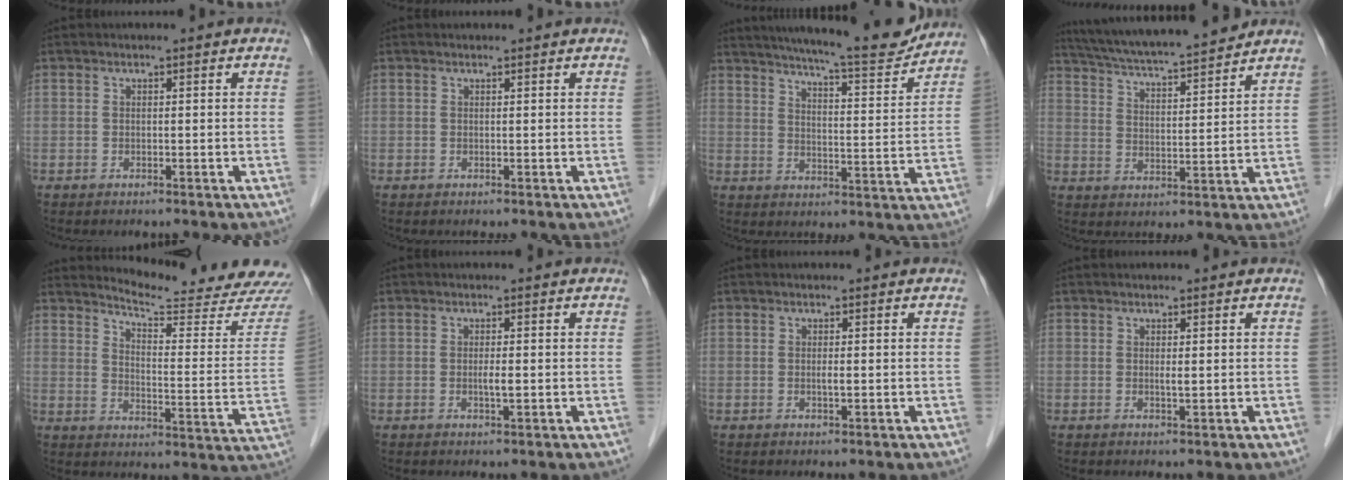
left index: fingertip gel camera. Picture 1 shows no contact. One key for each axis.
{"total": 0.9, "fx": 0.9, "fy": 0.0, "fz": 0.1, "tx": -0.008, "ty": 0.004, "tz": 0.011}
{"total": 16.2, "fx": 14.8, "fy": 0.7, "fz": 6.5, "tx": -0.101, "ty": -0.021, "tz": 0.201}
{"total": 16.0, "fx": 14.5, "fy": 0.7, "fz": 6.8, "tx": -0.124, "ty": 0.018, "tz": 0.228}
{"total": 17.5, "fx": 17.1, "fy": -0.8, "fz": 3.4, "tx": -0.051, "ty": -0.119, "tz": 0.207}
{"total": 1.3, "fx": -0.1, "fy": 0.1, "fz": 1.3, "tx": -0.026, "ty": -0.002, "tz": -0.001}
{"total": 0.8, "fx": 0.1, "fy": 0.0, "fz": 0.8, "tx": -0.016, "ty": -0.001, "tz": 0.001}
{"total": 0.7, "fx": 0.3, "fy": 0.0, "fz": 0.7, "tx": -0.016, "ty": -0.001, "tz": 0.005}